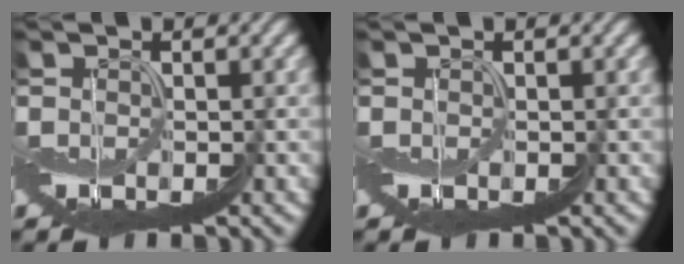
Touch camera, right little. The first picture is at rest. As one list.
[{"total": 0.0}]